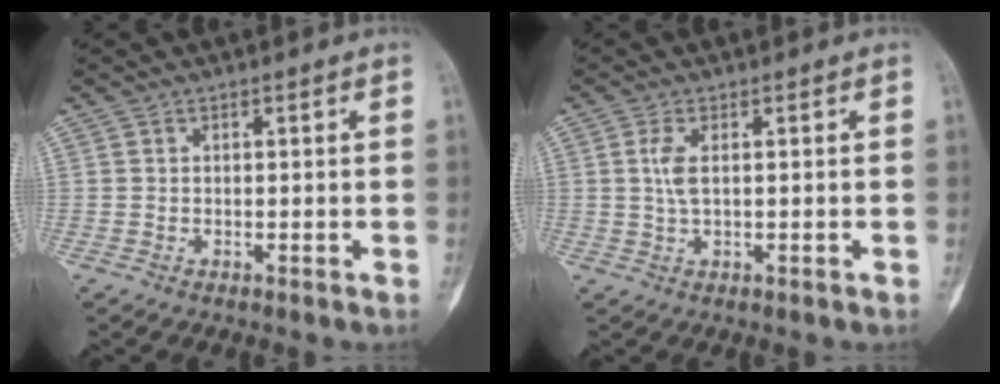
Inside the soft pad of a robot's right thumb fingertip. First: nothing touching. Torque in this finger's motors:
{"motor_torque": [0.74, 0.47, -0.11, -0.04, 0.09]}